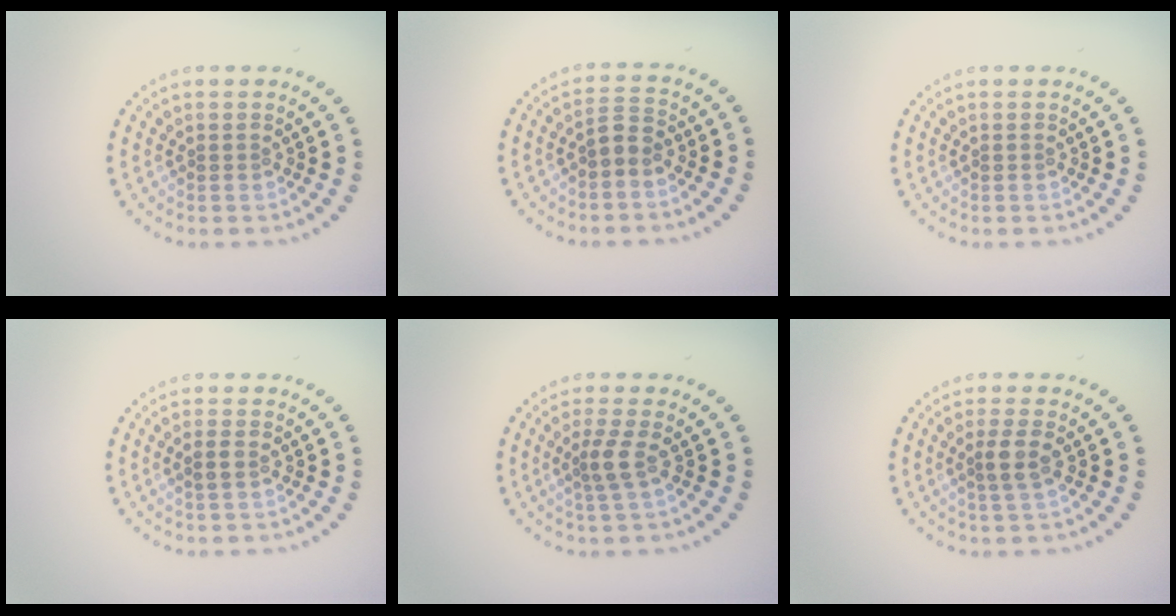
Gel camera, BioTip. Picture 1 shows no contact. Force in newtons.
{"total": 1.7, "press": 1.5, "slide": 0.8}
{"total": 0.0}
{"total": 1.0, "press": 1.0, "slide": 0.2}
{"total": 2.1, "press": 1.5, "slide": 1.5}
{"total": 2.0, "press": 1.7, "slide": 1.1}